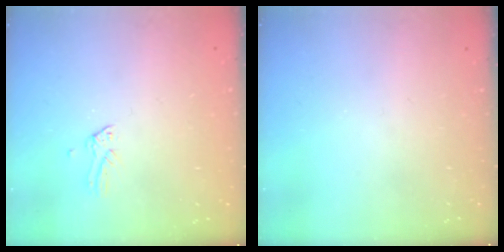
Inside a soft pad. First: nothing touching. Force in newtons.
{"total": 0.0}